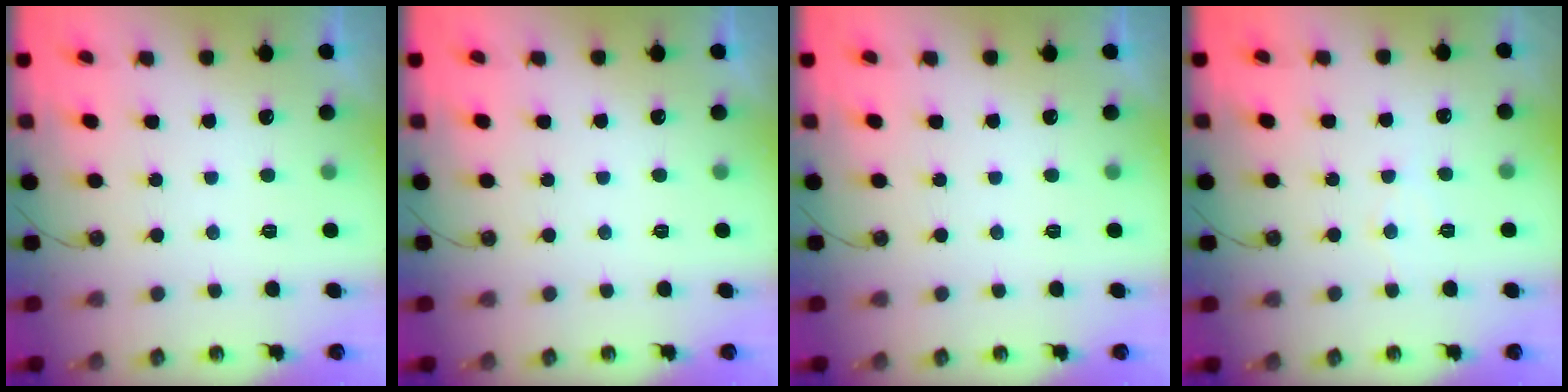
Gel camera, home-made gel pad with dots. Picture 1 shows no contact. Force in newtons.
{"total": 0.0}
{"total": 0.0}
{"total": 4.8, "press": 4.7, "slide": 0.9}